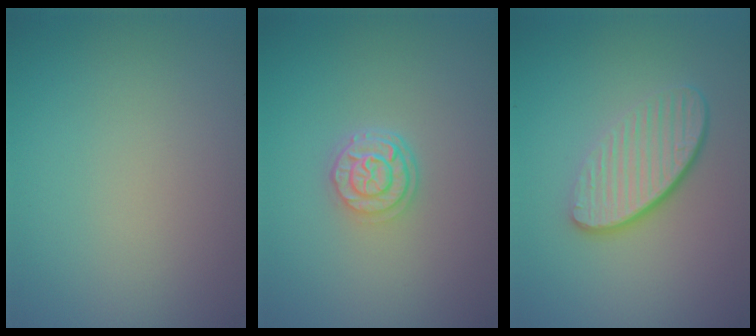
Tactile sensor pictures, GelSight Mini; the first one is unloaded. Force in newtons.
{"total": 2.7, "press": 2.2, "slide": 1.5}
{"total": 4.6, "press": 3.2, "slide": 3.3}